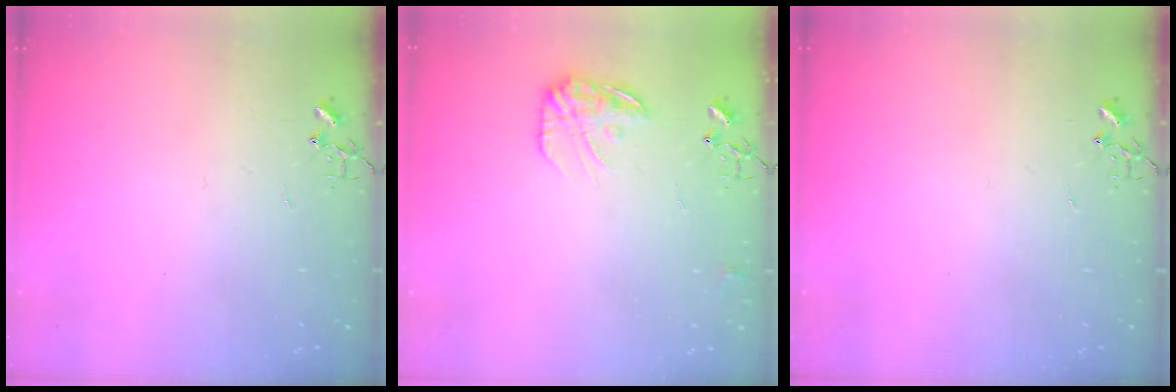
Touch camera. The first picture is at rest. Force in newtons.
{"total": 12.1, "press": 12.1, "slide": 0.5}
{"total": 0.0}